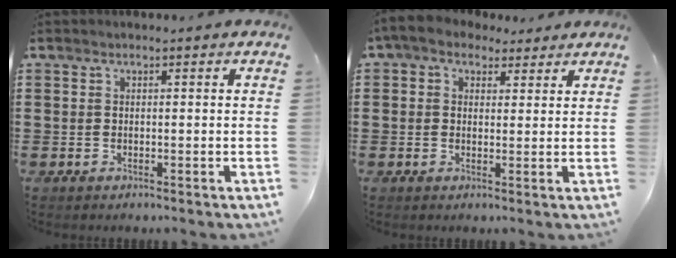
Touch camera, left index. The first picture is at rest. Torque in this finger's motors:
{"motor_torque": [1.19, -0.95, 0.20, -0.03]}